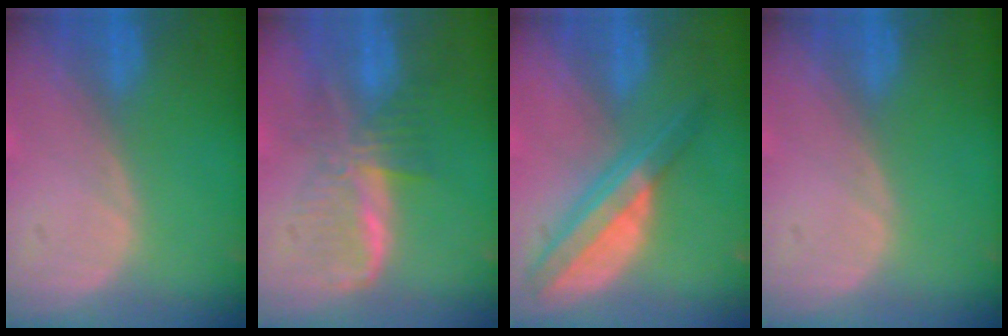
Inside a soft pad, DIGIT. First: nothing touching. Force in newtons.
{"total": 6.6, "press": 6.3, "slide": 2.1}
{"total": 7.8, "press": 6.6, "slide": 4.1}
{"total": 0.0}